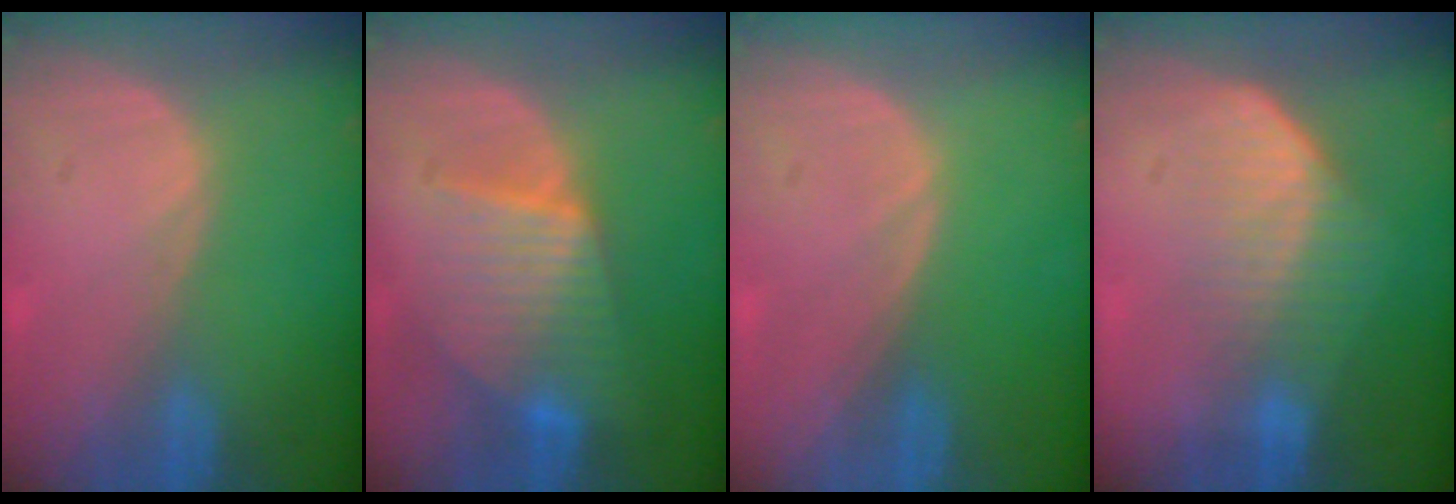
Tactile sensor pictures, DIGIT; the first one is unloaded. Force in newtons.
{"total": 7.4, "press": 7.4, "slide": 0.2}
{"total": 0.0}
{"total": 7.4, "press": 6.2, "slide": 4.0}